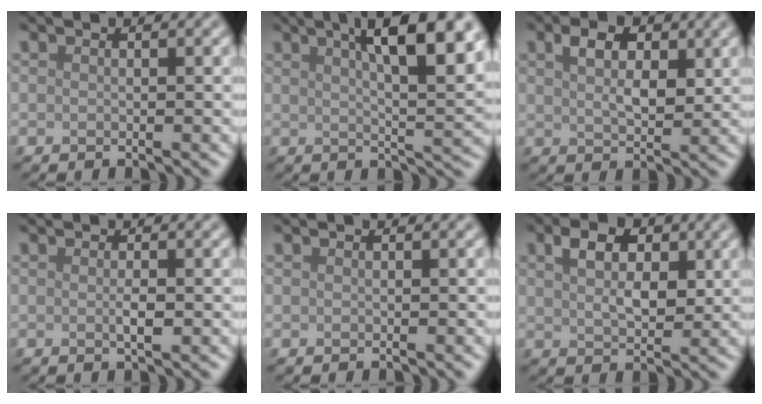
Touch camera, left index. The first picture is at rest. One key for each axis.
{"total": 10.4, "fx": 4.2, "fy": 3.1, "fz": 9.0, "tx": -0.090, "ty": 0.019, "tz": 0.050}
{"total": 4.0, "fx": 1.6, "fy": 2.1, "fz": 3.0, "tx": -0.053, "ty": 0.003, "tz": 0.030}
{"total": 1.2, "fx": -0.1, "fy": 0.2, "fz": 1.2, "tx": -0.022, "ty": -0.002, "tz": -0.002}
{"total": 0.0}
{"total": 4.3, "fx": 1.6, "fy": 2.4, "fz": 3.2, "tx": -0.054, "ty": 0.004, "tz": 0.027}